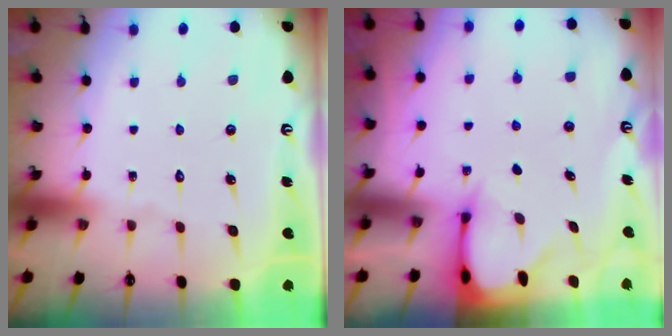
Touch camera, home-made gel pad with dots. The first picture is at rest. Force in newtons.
{"total": 2.5, "press": 2.5, "slide": 0.5}